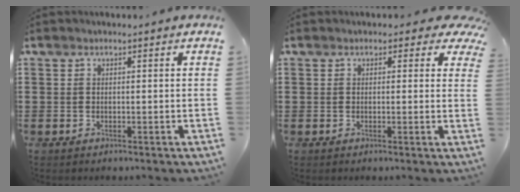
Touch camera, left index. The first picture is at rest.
{"total": 1.8, "force": [1.0, 1.1, 1.1], "torque": [-0.009, 0.002, 0.014]}